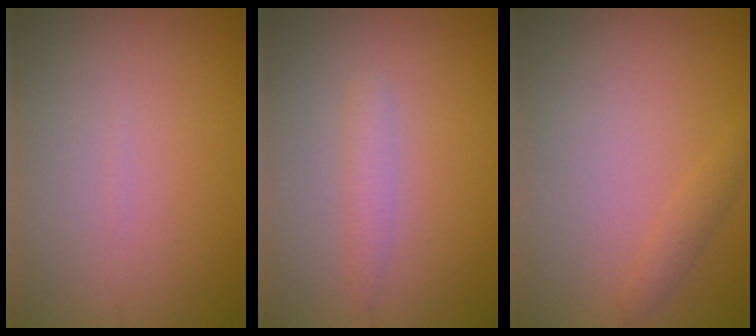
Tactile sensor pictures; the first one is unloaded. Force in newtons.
{"total": 1.4, "press": 1.4, "slide": 0.1}
{"total": 1.1, "press": 1.1, "slide": 0.1}